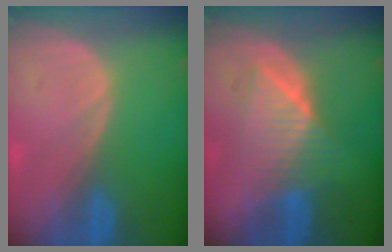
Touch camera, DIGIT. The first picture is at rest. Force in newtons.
{"total": 6.4, "press": 6.3, "slide": 1.0}